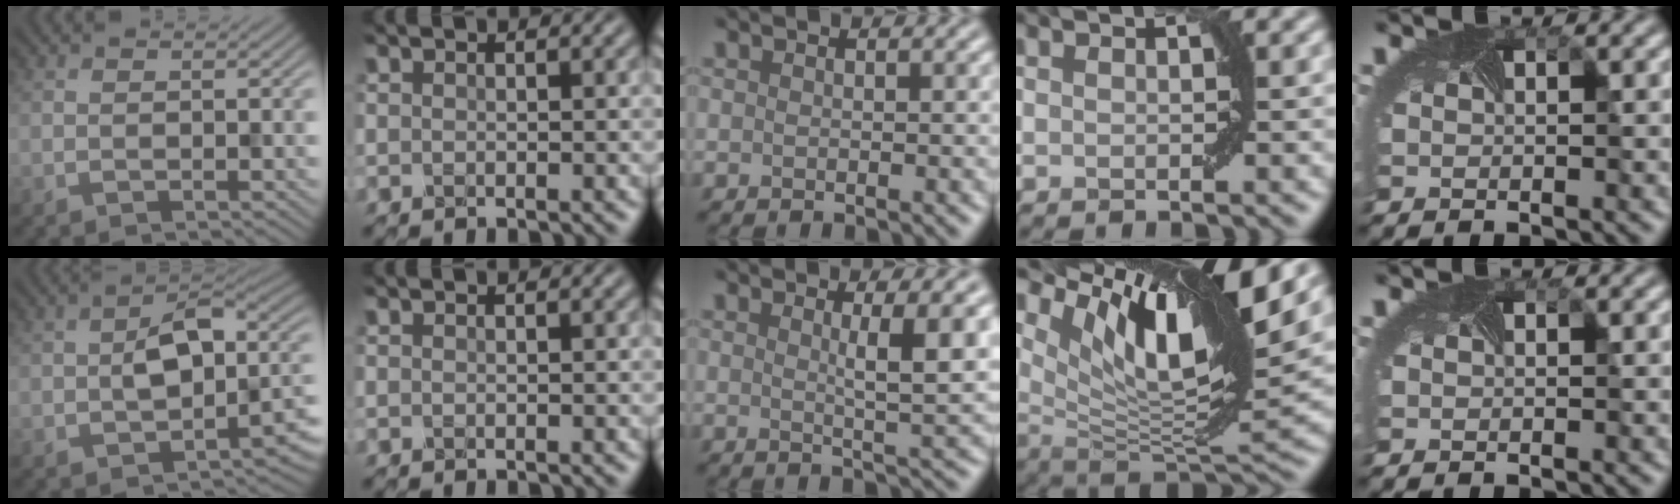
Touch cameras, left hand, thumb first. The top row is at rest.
{"thumb": {"total": 8.7, "force": [-0.9, 5.1, 7.0], "torque": [-0.095, 0.007, -0.019]}, "middle": {"total": 4.0, "force": [0.9, 0.6, 3.9], "torque": [-0.049, 0.000, 0.018]}, "ring": {"total": 13.4, "force": [6.9, 3.6, 10.9], "torque": [-0.188, 0.002, 0.134]}, "little": {"total": 0.9, "force": [0.6, 0.2, 0.7], "torque": [-0.003, 0.004, 0.006]}}